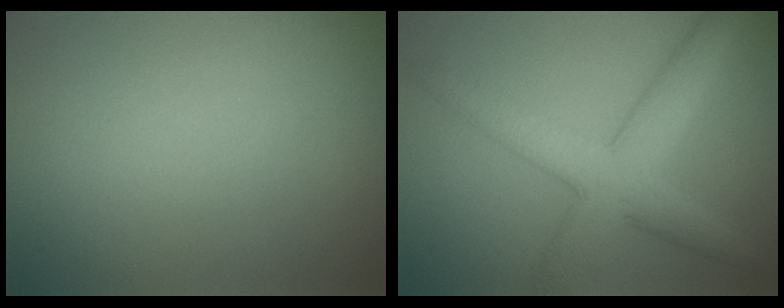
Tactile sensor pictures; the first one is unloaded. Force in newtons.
{"total": 5.7, "press": 5.7, "slide": 0.2}